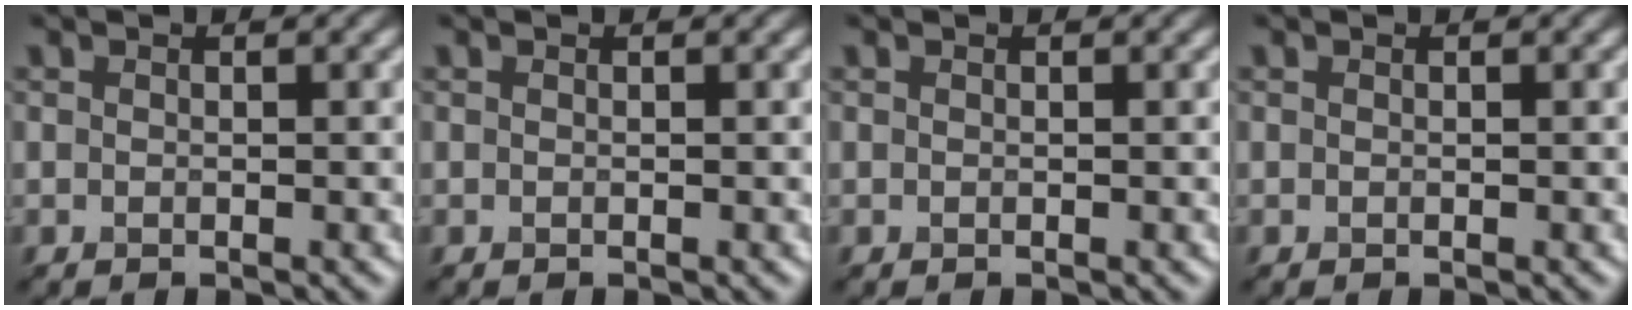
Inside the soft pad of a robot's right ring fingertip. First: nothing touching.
{"total": 0.0}
{"total": 0.0}
{"total": 0.0}